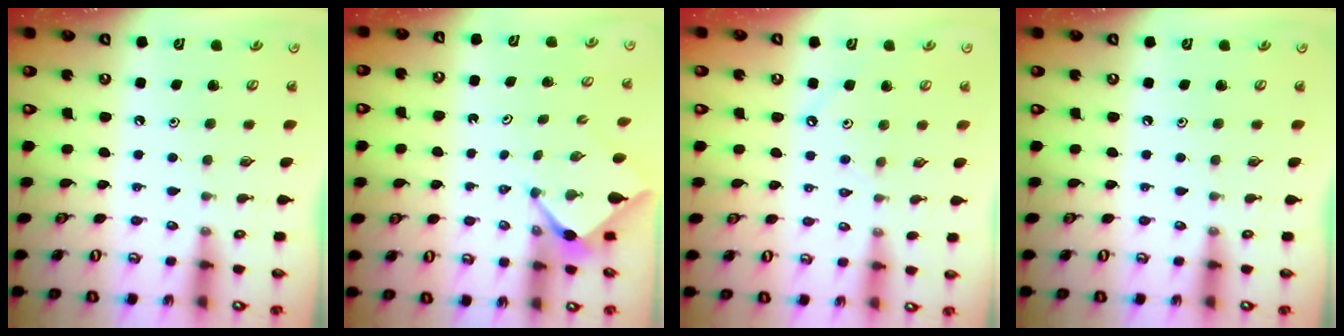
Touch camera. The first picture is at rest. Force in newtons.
{"total": 2.4, "press": 2.4, "slide": 0.2}
{"total": 1.6, "press": 1.5, "slide": 0.4}
{"total": 0.0}